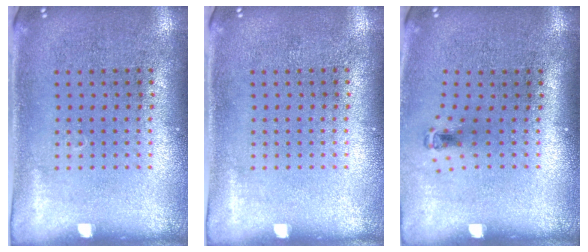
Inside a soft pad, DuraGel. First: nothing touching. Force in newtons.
{"total": 0.0}
{"total": 0.7, "press": 0.4, "slide": 0.6}